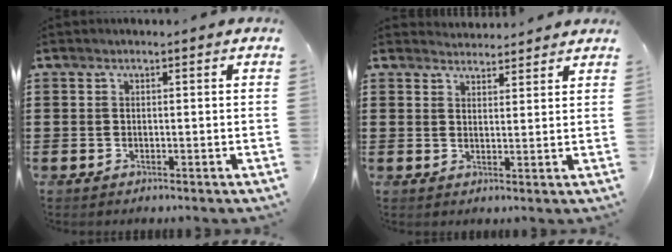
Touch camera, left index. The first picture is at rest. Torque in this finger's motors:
{"motor_torque": [2.14, 0.00, 0.15, -0.03]}